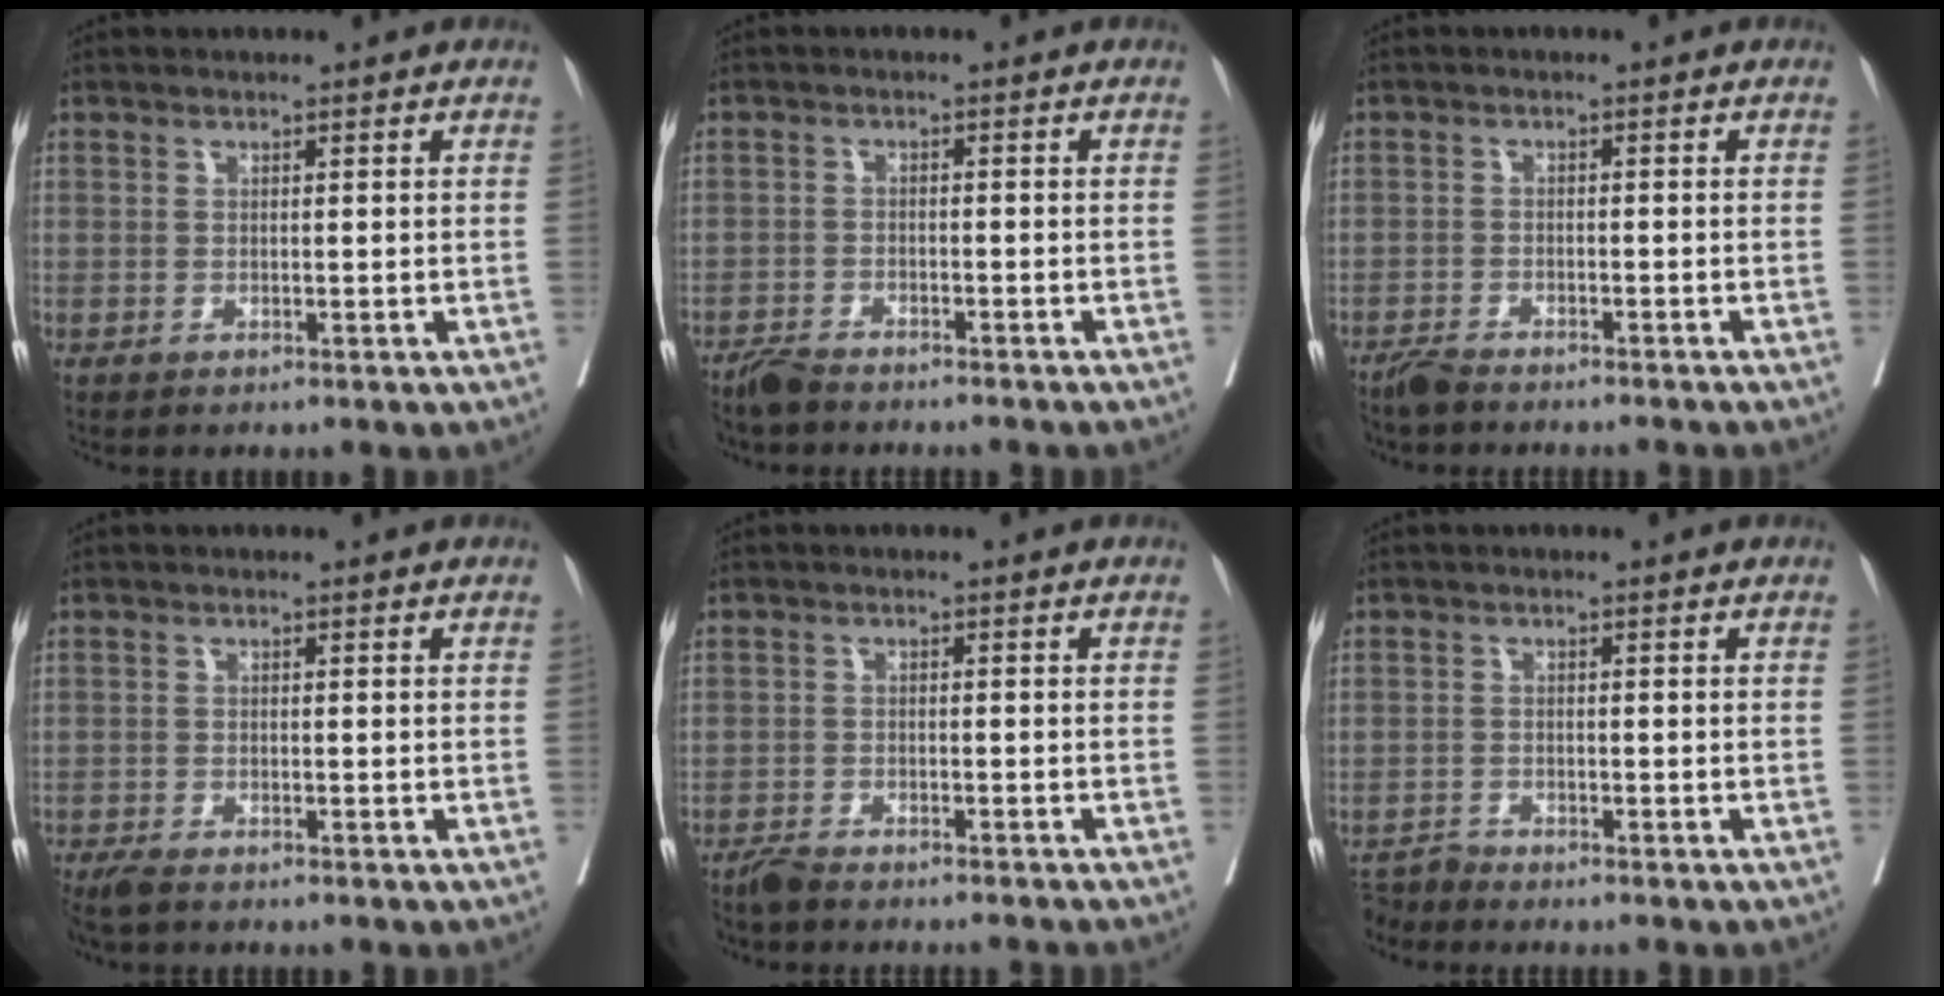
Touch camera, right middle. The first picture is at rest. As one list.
[{"total": 4.7, "force": [-4.4, 0.7, 1.4], "torque": [-0.020, -0.010, -0.072]}, {"total": 4.5, "force": [-4.3, 0.2, 1.3], "torque": [-0.015, -0.011, -0.069]}, {"total": 3.7, "force": [-3.1, 0.8, 1.7], "torque": [-0.030, -0.010, -0.053]}, {"total": 4.8, "force": [-4.7, 0.1, 1.2], "torque": [-0.011, -0.010, -0.074]}, {"total": 2.0, "force": [-1.9, 0.2, -0.6], "torque": [0.014, -0.007, -0.036]}]